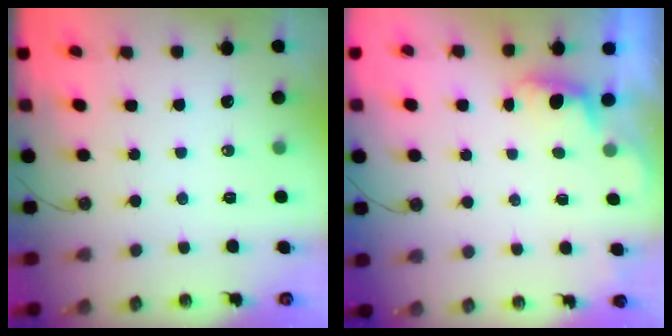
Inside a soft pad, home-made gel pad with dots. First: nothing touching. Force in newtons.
{"total": 0.7, "press": 0.1, "slide": 0.7}